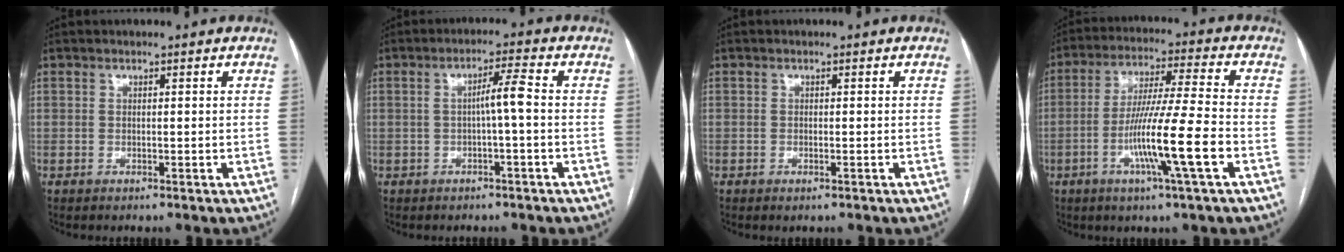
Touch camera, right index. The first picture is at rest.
{"total": 3.7, "force": [-0.4, -0.2, 3.7], "torque": [-0.066, 0.011, -0.001]}
{"total": 0.7, "force": [-0.4, 0.1, 0.6], "torque": [-0.009, -0.002, -0.005]}
{"total": 12.5, "force": [-4.1, -1.0, 11.7], "torque": [-0.221, -0.010, -0.076]}